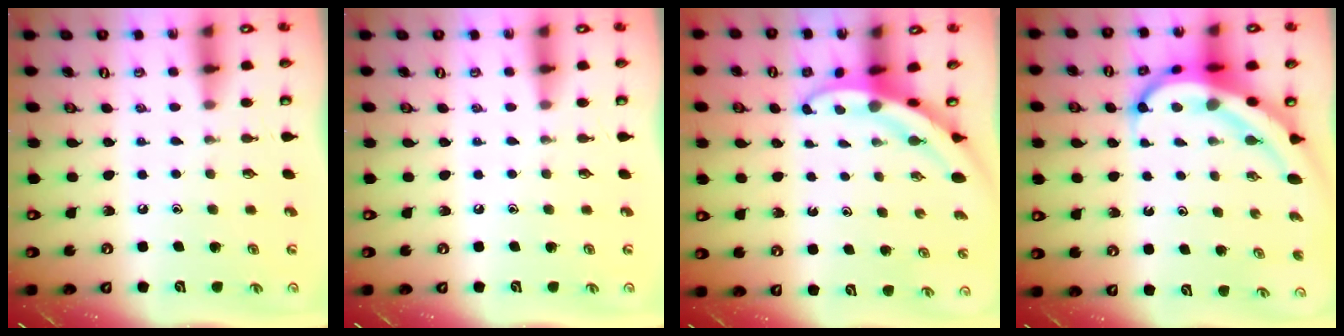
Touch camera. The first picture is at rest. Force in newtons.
{"total": 0.0}
{"total": 3.0, "press": 3.0, "slide": 0.3}
{"total": 10.1, "press": 10.1, "slide": 1.1}